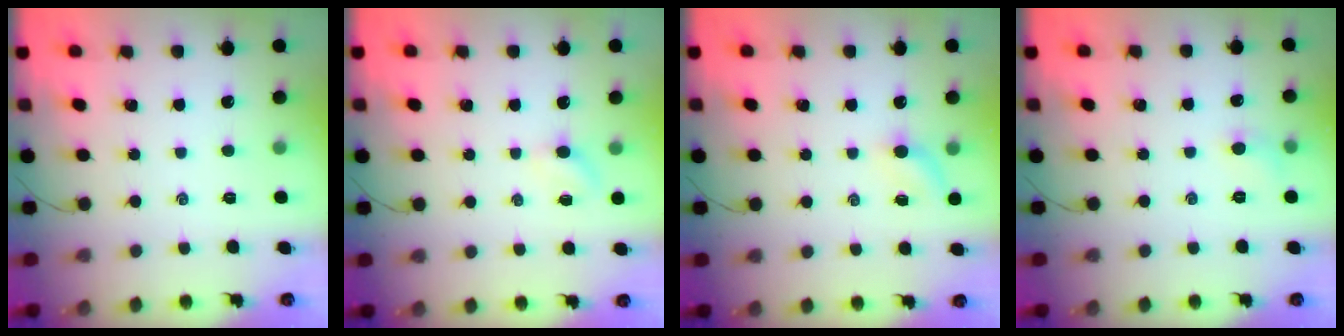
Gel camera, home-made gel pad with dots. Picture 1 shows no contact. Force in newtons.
{"total": 2.1, "press": 2.0, "slide": 0.7}
{"total": 5.3, "press": 5.2, "slide": 1.1}
{"total": 4.6, "press": 4.4, "slide": 1.5}